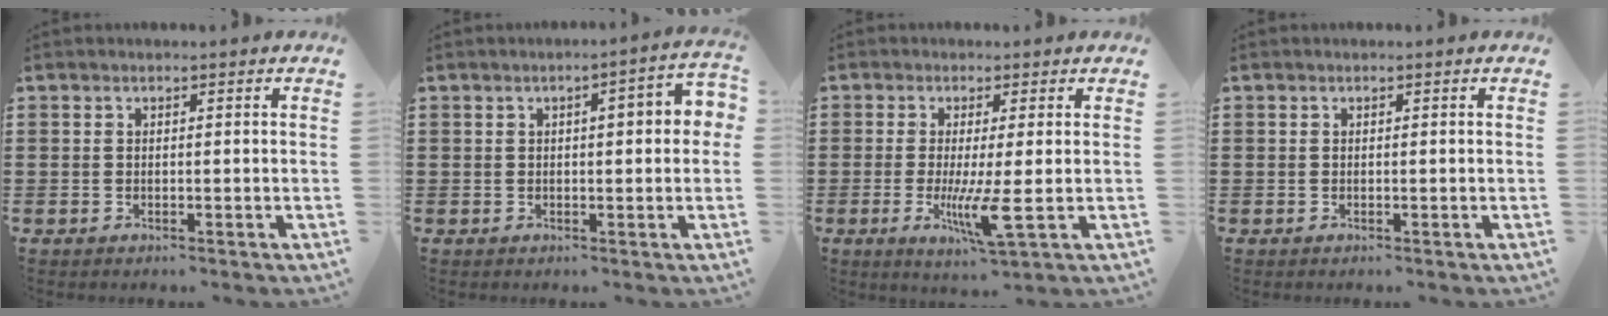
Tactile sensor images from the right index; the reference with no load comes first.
{"total": 3.4, "force": [0.4, 0.7, 3.3], "torque": [-0.052, 0.004, 0.002]}
{"total": 6.3, "force": [-1.2, 0.2, 6.2], "torque": [-0.120, -0.020, -0.023]}
{"total": 0.0}